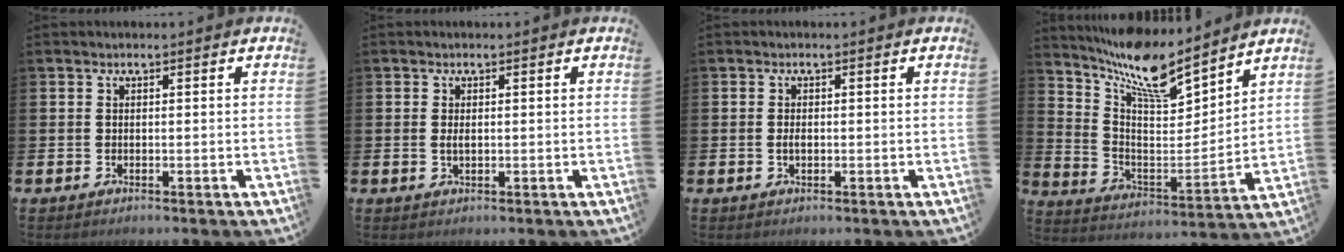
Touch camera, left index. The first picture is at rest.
{"total": 1.0, "force": [0.1, 0.4, 0.8], "torque": [-0.016, 0.003, 0.000]}
{"total": 1.1, "force": [-0.1, 0.6, 0.9], "torque": [-0.016, 0.003, -0.003]}
{"total": 11.7, "force": [10.1, 2.4, 5.2], "torque": [-0.131, -0.069, 0.174]}